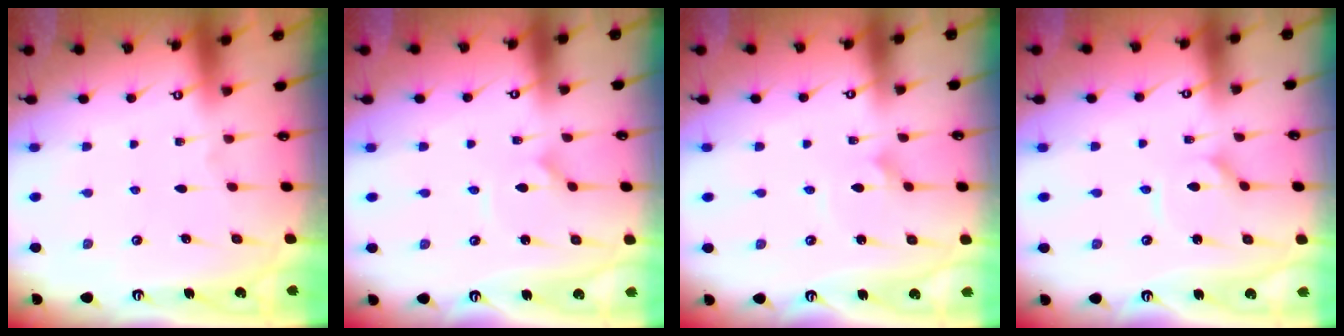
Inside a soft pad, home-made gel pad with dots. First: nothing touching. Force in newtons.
{"total": 1.0, "press": 1.0, "slide": 0.1}
{"total": 1.7, "press": 1.6, "slide": 0.1}
{"total": 2.6, "press": 2.6, "slide": 0.4}